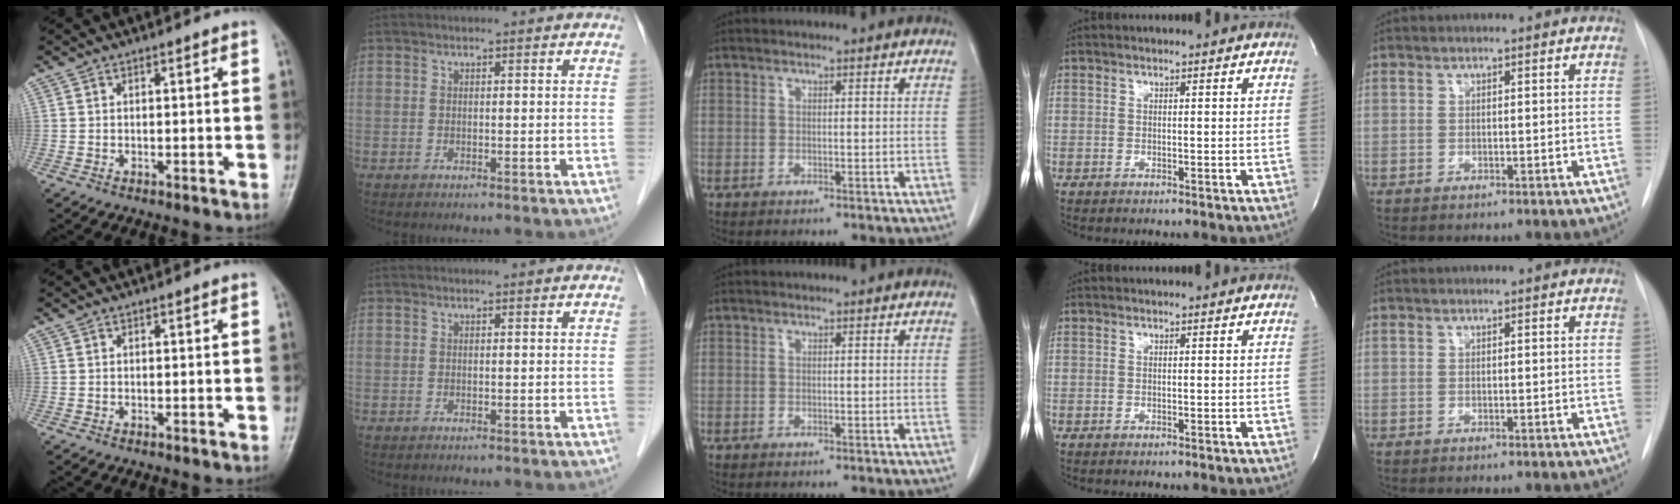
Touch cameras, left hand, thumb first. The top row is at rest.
{}